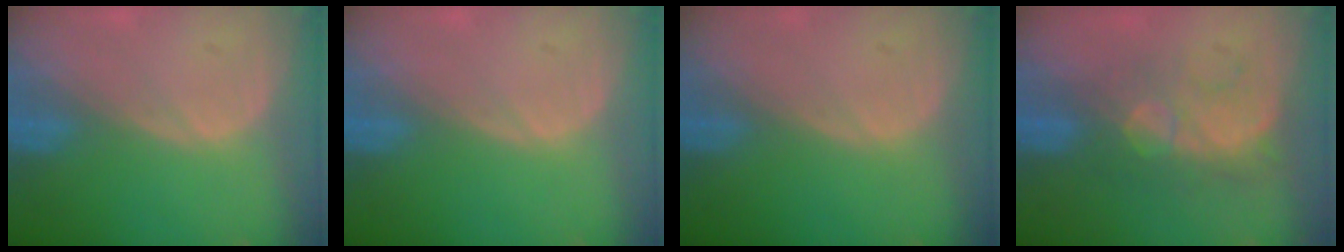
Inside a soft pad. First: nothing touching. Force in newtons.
{"total": 0.0}
{"total": 0.0}
{"total": 8.8, "press": 7.6, "slide": 4.4}